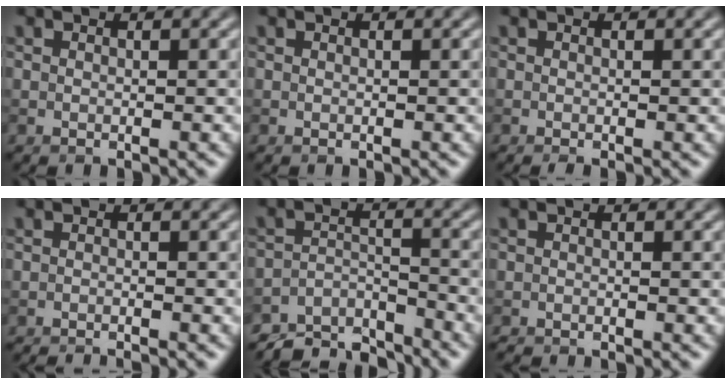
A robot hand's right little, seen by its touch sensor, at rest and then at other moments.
{"total": 0.0}
{"total": 0.5, "force": [-0.3, 0.1, 0.5], "torque": [-0.007, -0.004, -0.005]}
{"total": 2.2, "force": [-2.0, 0.2, 0.8], "torque": [-0.010, -0.003, -0.036]}
{"total": 5.8, "force": [-5.5, 1.4, 1.3], "torque": [-0.019, -0.010, -0.097]}
{"total": 1.4, "force": [-1.3, 0.0, 0.2], "torque": [0.002, -0.005, -0.023]}